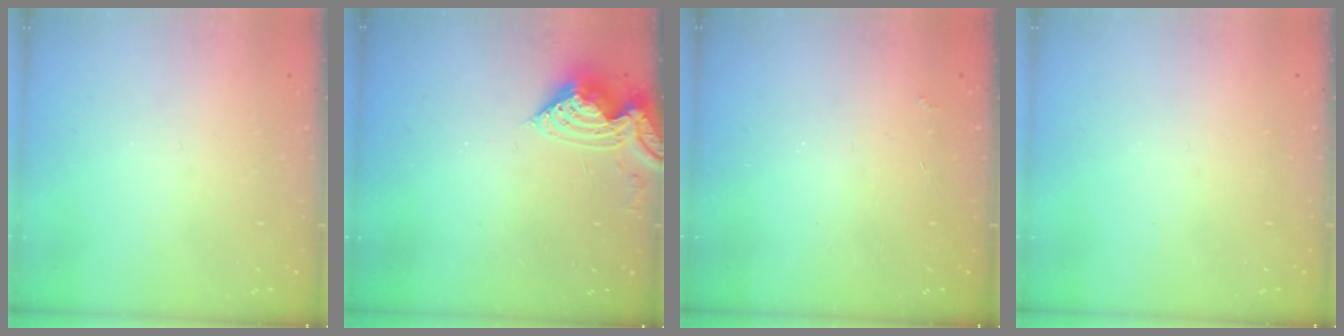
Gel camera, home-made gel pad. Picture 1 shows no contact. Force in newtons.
{"total": 9.5, "press": 9.5, "slide": 1.0}
{"total": 2.9, "press": 2.9, "slide": 0.5}
{"total": 0.0}